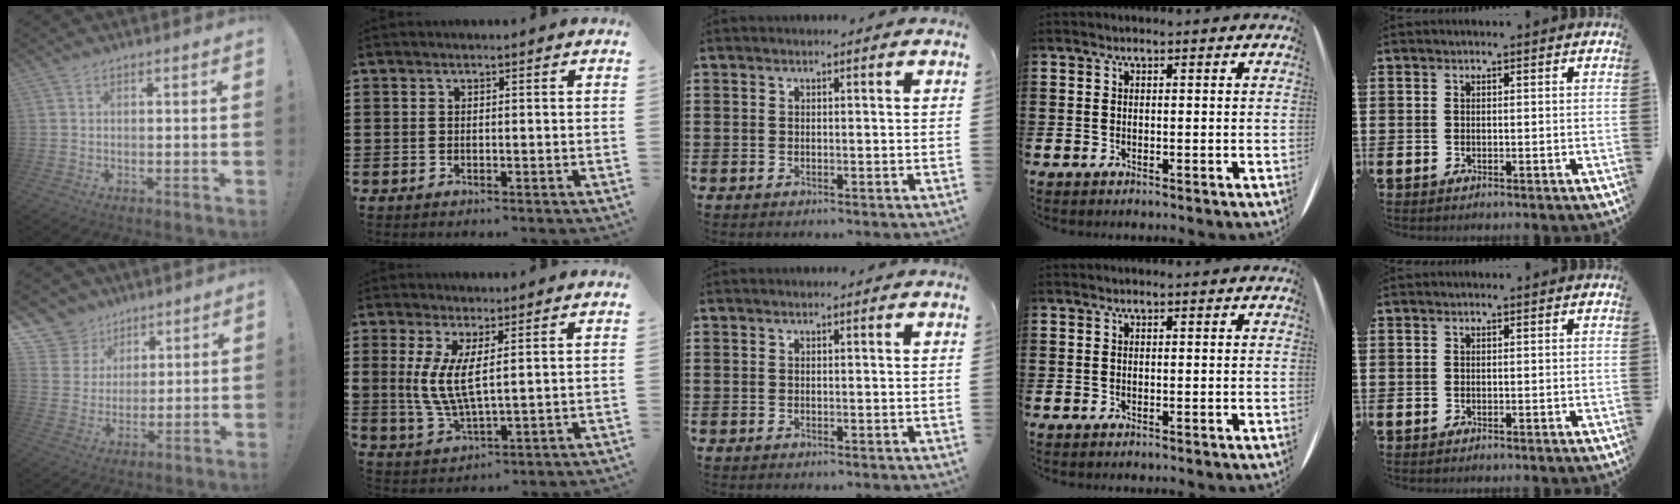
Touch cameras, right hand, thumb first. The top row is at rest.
{"thumb": {"total": 9.6, "force": [5.9, 7.4, 1.5], "torque": [-0.021, -0.049, 0.120]}, "index": {"total": 6.2, "force": [1.5, 2.3, 5.6], "torque": [-0.129, -0.004, 0.025]}}